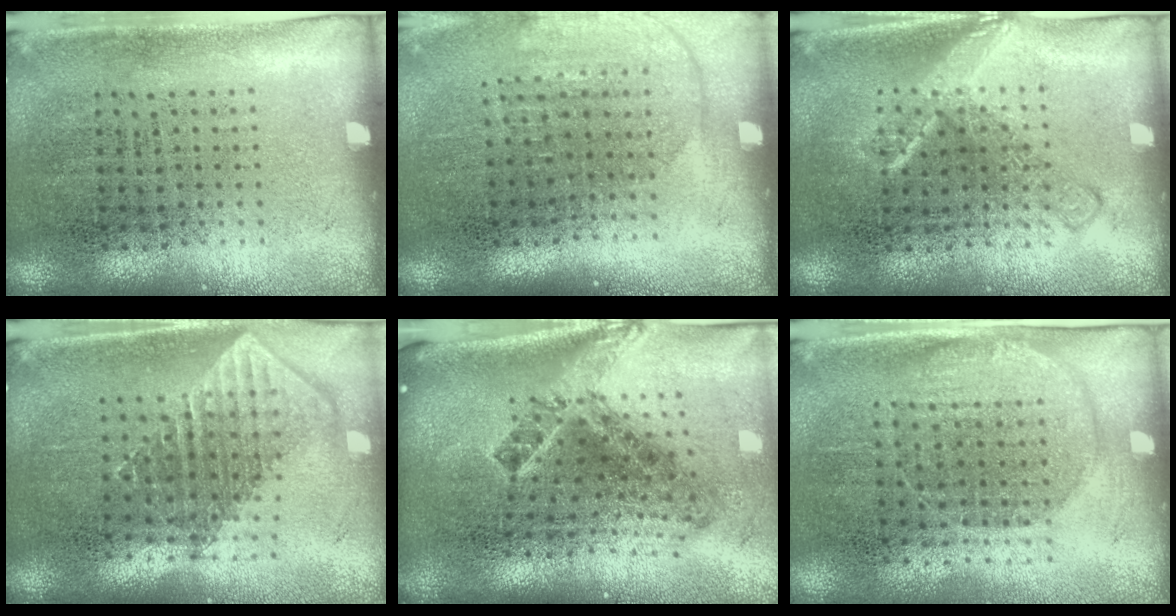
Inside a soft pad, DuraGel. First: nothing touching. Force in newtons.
{"total": 1.3, "press": 1.1, "slide": 0.8}
{"total": 2.0, "press": 2.0, "slide": 0.3}
{"total": 1.9, "press": 1.5, "slide": 1.1}
{"total": 2.5, "press": 1.5, "slide": 2.0}
{"total": 1.5, "press": 1.4, "slide": 0.8}